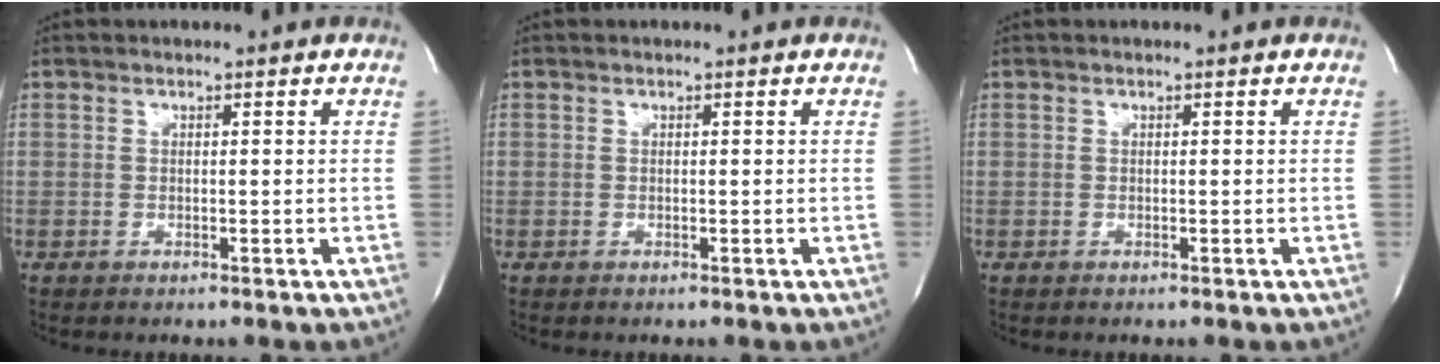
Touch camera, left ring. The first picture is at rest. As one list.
[{"total": 0.0}, {"total": 0.0}]